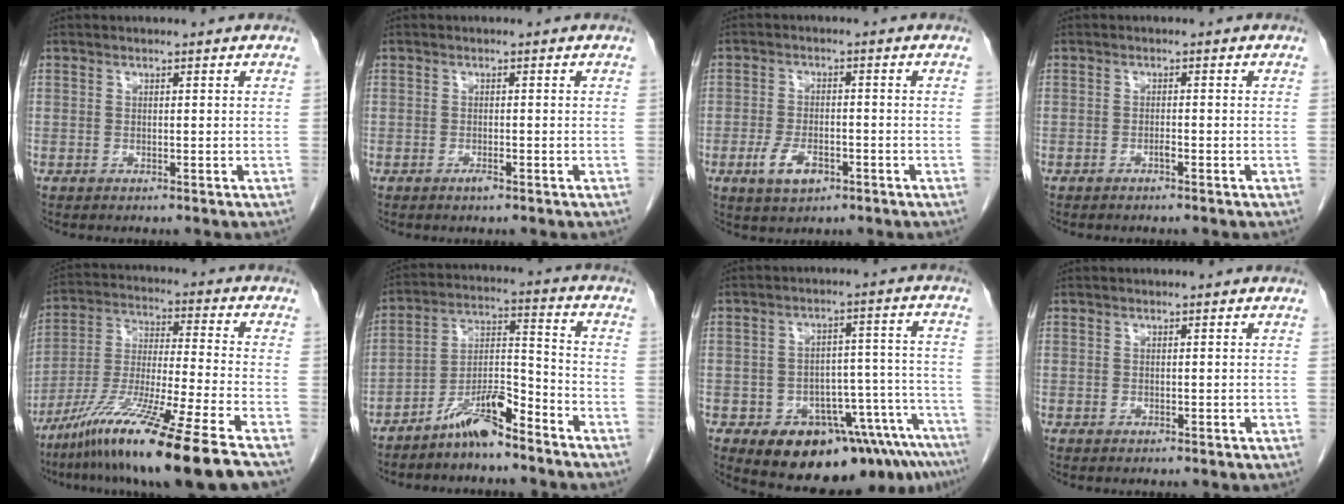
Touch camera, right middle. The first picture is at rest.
{"total": 1.0, "force": [-0.7, 0.1, 0.7], "torque": [-0.014, 0.000, -0.011]}
{"total": 5.0, "force": [-2.4, 2.3, 3.7], "torque": [-0.078, -0.005, -0.038]}
{"total": 0.9, "force": [-0.6, 0.0, 0.6], "torque": [-0.013, 0.001, -0.012]}
{"total": 18.8, "force": [-13.3, -1.6, 13.2], "torque": [-0.251, -0.054, -0.238]}
{"total": 8.7, "force": [-6.9, 1.7, 5.0], "torque": [-0.098, 0.013, -0.127]}
{"total": 16.1, "force": [-11.2, 6.6, 9.6], "torque": [-0.074, 0.044, -0.150]}
{"total": 0.0}